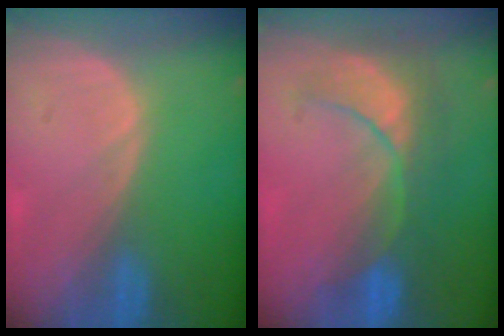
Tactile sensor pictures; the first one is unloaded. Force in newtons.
{"total": 8.0, "press": 7.9, "slide": 1.3}